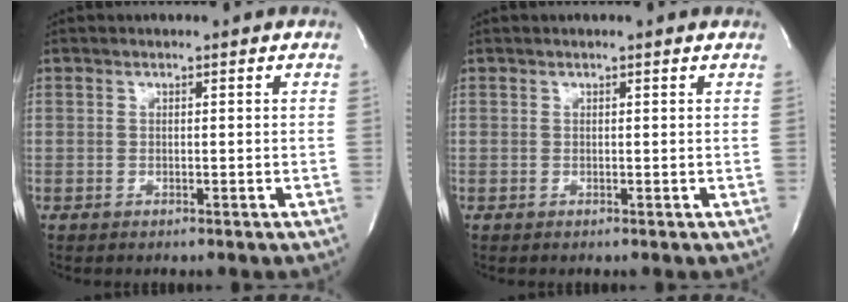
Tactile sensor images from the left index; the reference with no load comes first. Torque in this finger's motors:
{"motor_torque": [0.17, 0.01, -0.03, -0.01]}